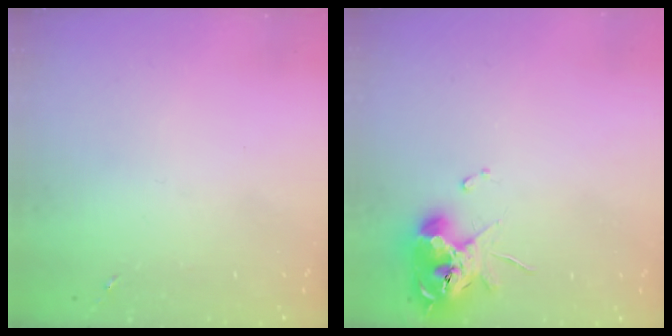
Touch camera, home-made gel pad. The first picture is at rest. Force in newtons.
{"total": 11.3, "press": 11.2, "slide": 1.4}